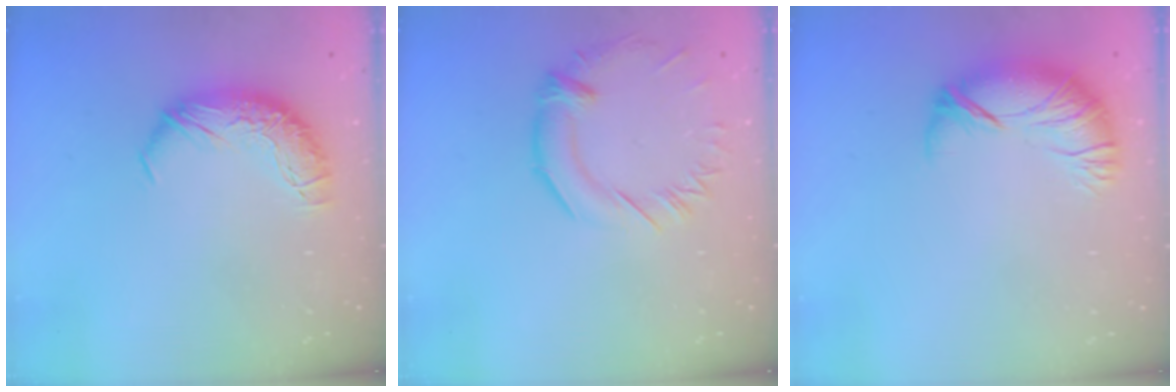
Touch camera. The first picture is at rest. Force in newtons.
{"total": 1.2, "press": 0.6, "slide": 1.1}
{"total": 2.8, "press": 1.9, "slide": 2.0}